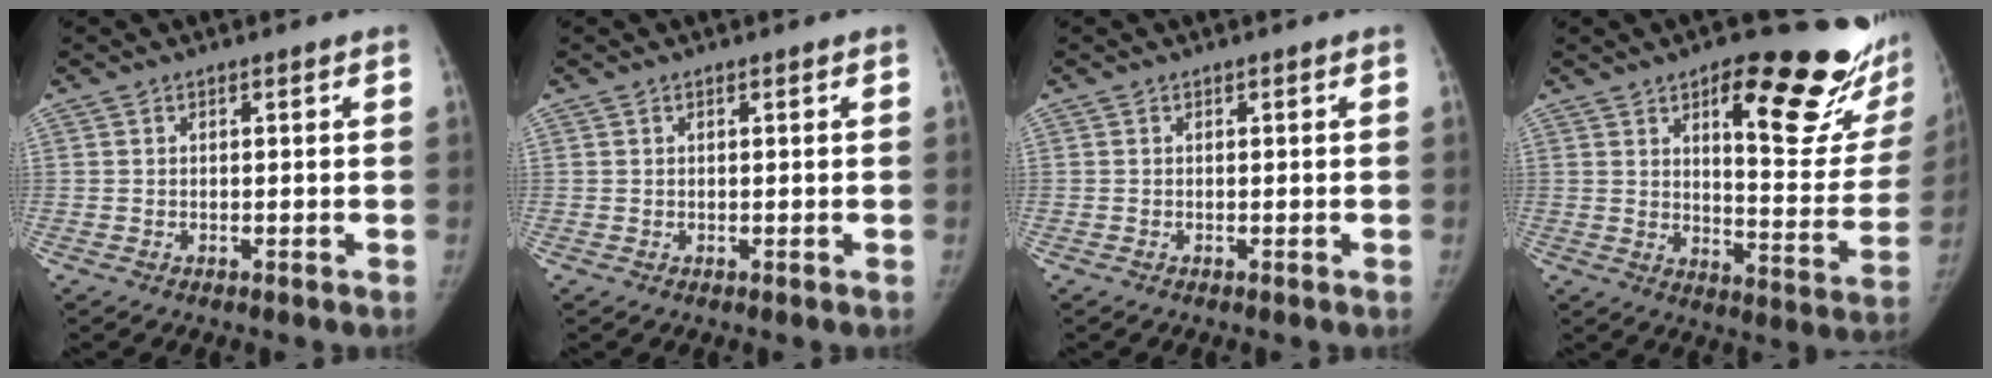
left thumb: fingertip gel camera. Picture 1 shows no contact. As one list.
[{"total": 0.0}, {"total": 0.0}, {"total": 25.1, "force": [13.8, 8.0, 19.3], "torque": [-0.207, -0.066, 0.191]}]